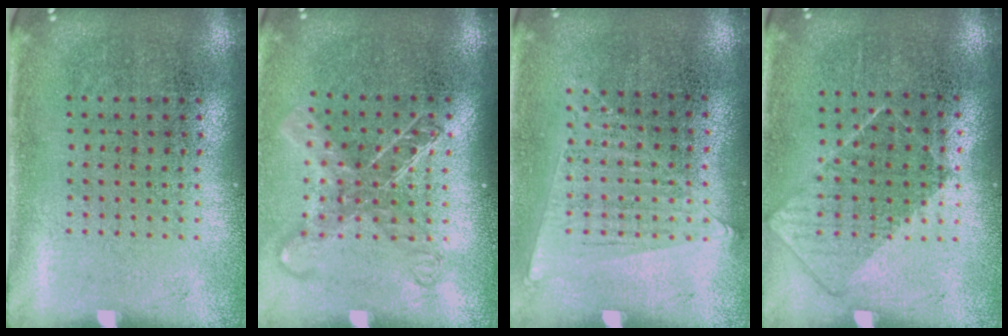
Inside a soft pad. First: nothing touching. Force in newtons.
{"total": 1.7, "press": 1.3, "slide": 1.0}
{"total": 1.0, "press": 1.0, "slide": 0.4}
{"total": 0.8, "press": 0.7, "slide": 0.4}